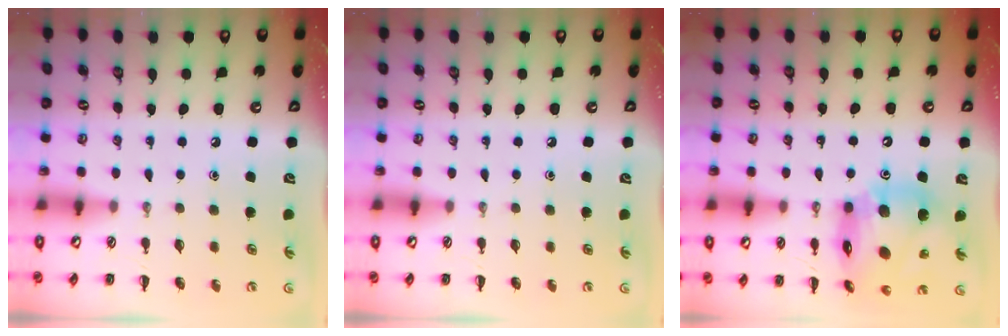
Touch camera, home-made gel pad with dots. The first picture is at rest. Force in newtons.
{"total": 0.0}
{"total": 18.3, "press": 18.0, "slide": 3.6}